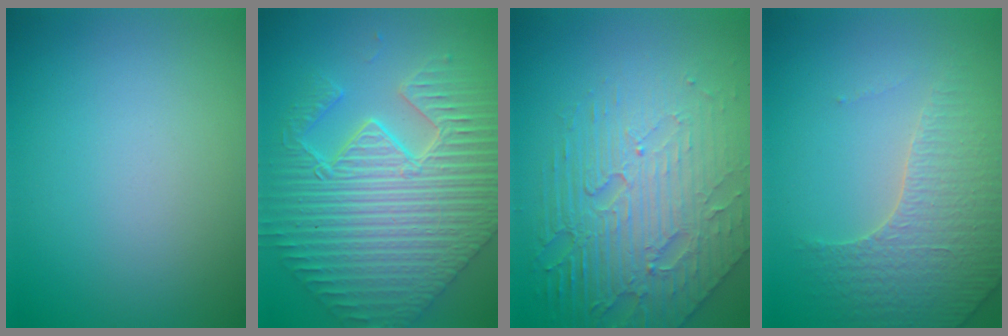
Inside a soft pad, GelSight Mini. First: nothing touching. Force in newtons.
{"total": 9.5, "press": 7.4, "slide": 6.0}
{"total": 7.6, "press": 5.6, "slide": 5.2}
{"total": 3.8, "press": 3.6, "slide": 1.0}